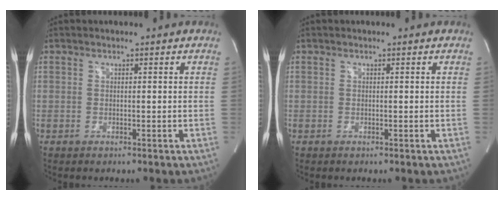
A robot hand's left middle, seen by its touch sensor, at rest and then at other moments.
{"total": 0.0}